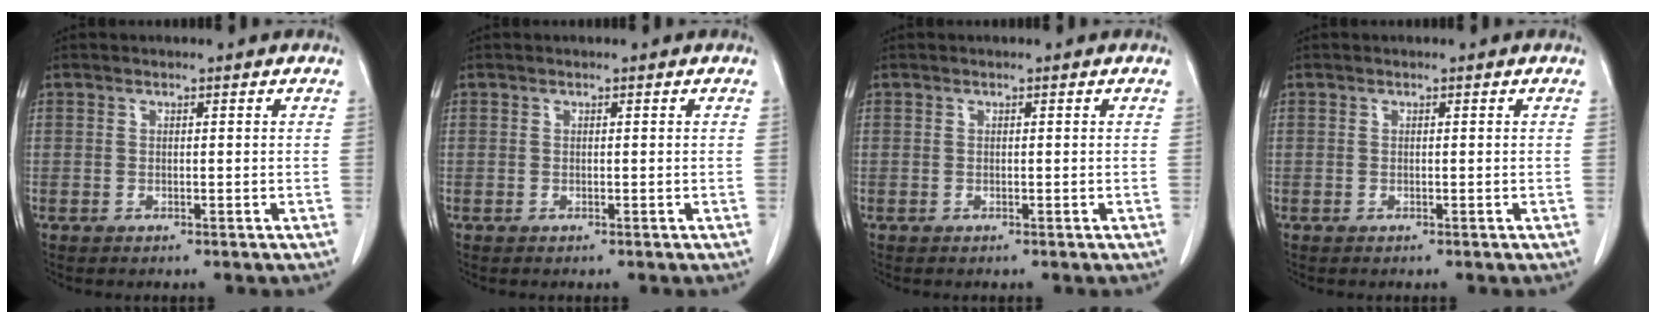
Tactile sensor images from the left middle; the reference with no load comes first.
{"total": 0.0}
{"total": 0.0}
{"total": 0.0}